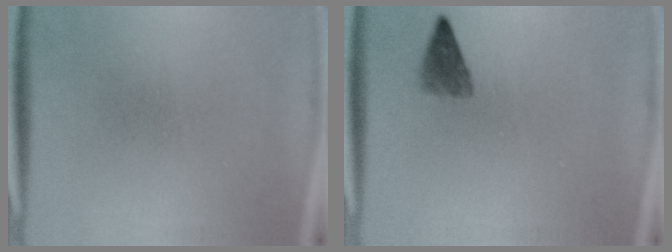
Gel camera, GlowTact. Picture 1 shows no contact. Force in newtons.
{"total": 2.4}